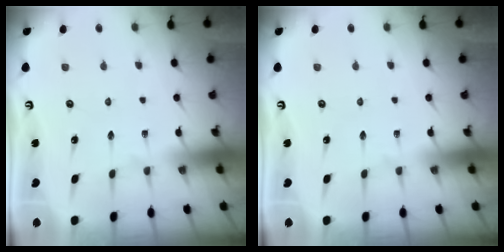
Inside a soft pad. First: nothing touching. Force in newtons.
{"total": 0.0}